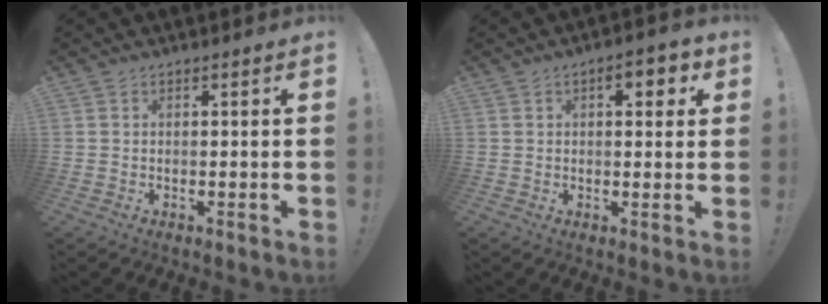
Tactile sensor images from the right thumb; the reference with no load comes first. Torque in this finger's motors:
{"motor_torque": [0.11, 1.04, 0.50, 0.17, -0.01]}